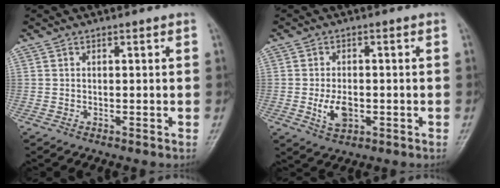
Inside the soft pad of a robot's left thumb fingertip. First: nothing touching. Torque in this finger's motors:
{"motor_torque": [0.12, 0.28, 0.27, -0.18, 0.07]}